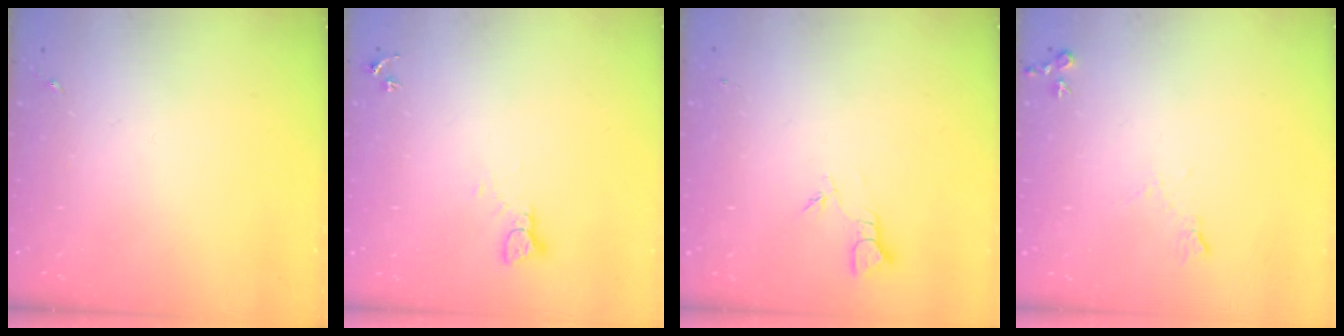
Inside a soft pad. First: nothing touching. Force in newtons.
{"total": 2.2, "press": 2.2, "slide": 0.2}
{"total": 2.7, "press": 2.7, "slide": 0.3}
{"total": 6.9, "press": 6.8, "slide": 1.0}